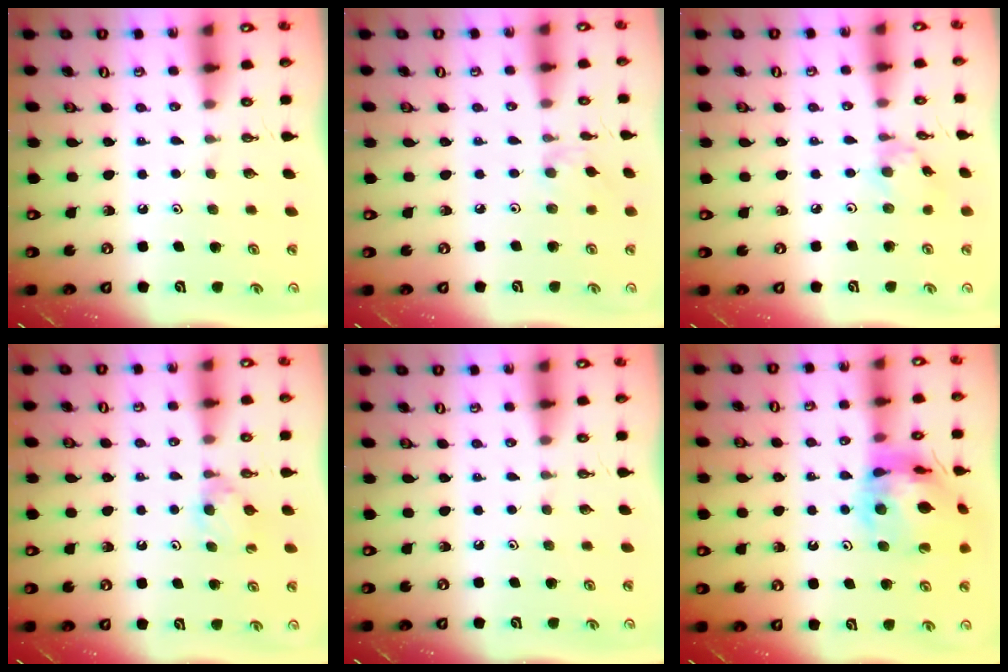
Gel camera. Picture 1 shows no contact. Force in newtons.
{"total": 1.7, "press": 1.6, "slide": 0.4}
{"total": 2.1, "press": 2.1, "slide": 0.2}
{"total": 5.2, "press": 5.1, "slide": 0.7}
{"total": 0.0}
{"total": 16.1, "press": 16.0, "slide": 2.0}